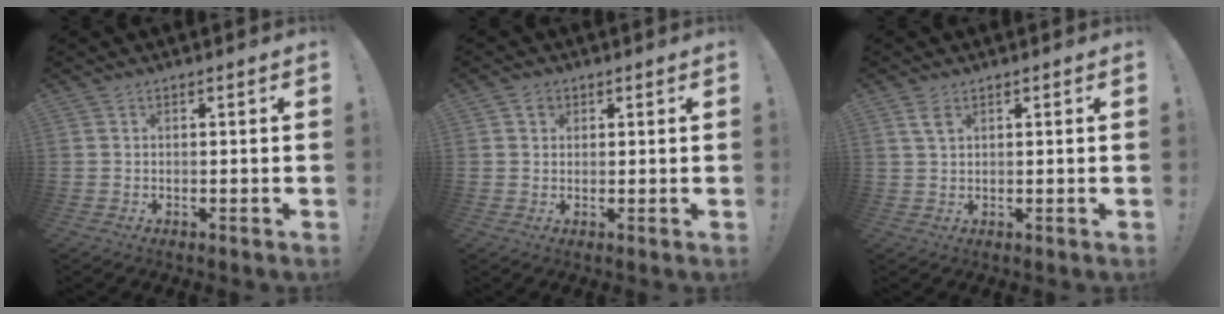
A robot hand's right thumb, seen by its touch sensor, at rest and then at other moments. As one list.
[{"total": 2.2, "force": [1.2, 1.9, 0.4], "torque": [0.002, -0.005, 0.019]}, {"total": 3.4, "force": [1.8, 1.7, 2.4], "torque": [-0.043, -0.001, 0.033]}]